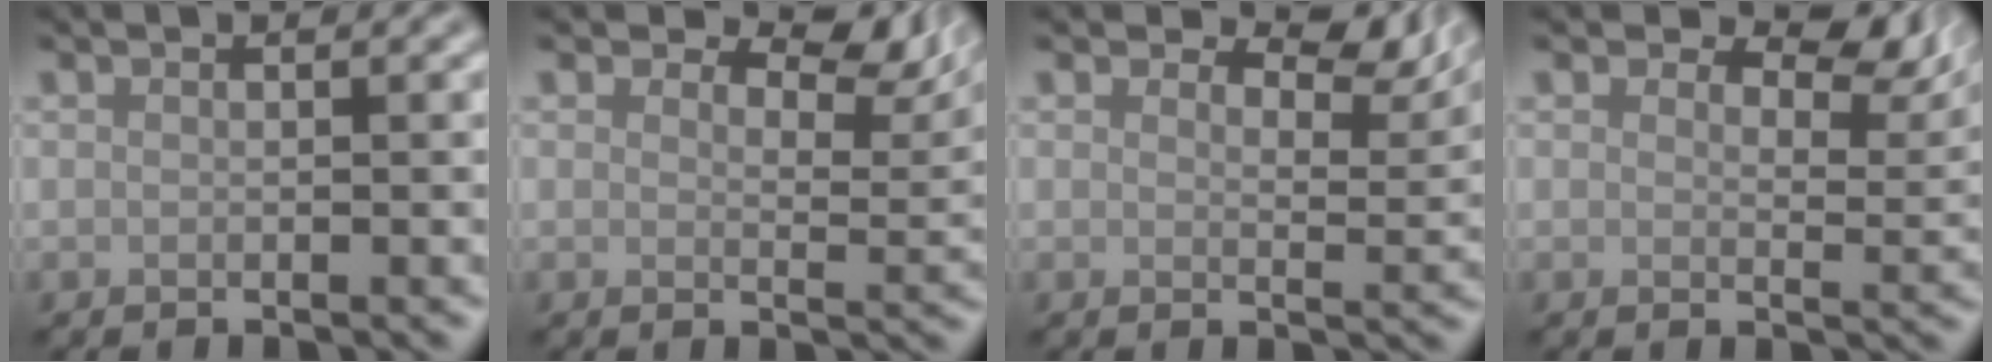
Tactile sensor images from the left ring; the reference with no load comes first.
{"total": 6.3, "force": [4.2, 3.0, 3.6], "torque": [-0.042, 0.000, 0.055]}
{"total": 5.0, "force": [3.6, 2.1, 2.7], "torque": [-0.030, -0.002, 0.044]}
{"total": 6.0, "force": [4.0, 2.9, 3.5], "torque": [-0.040, -0.002, 0.051]}